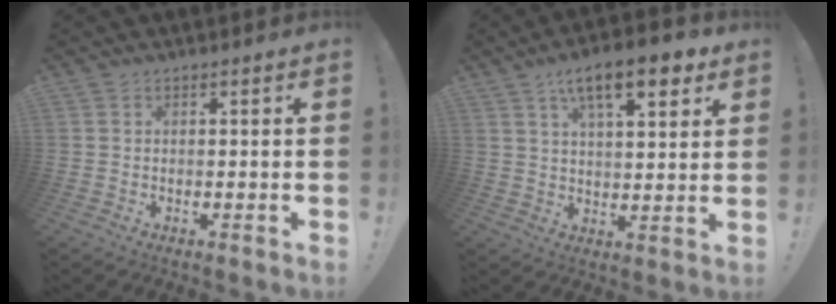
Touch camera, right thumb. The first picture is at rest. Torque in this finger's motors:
{"motor_torque": [0.41, 1.86, 1.05, 1.15, 0.40]}